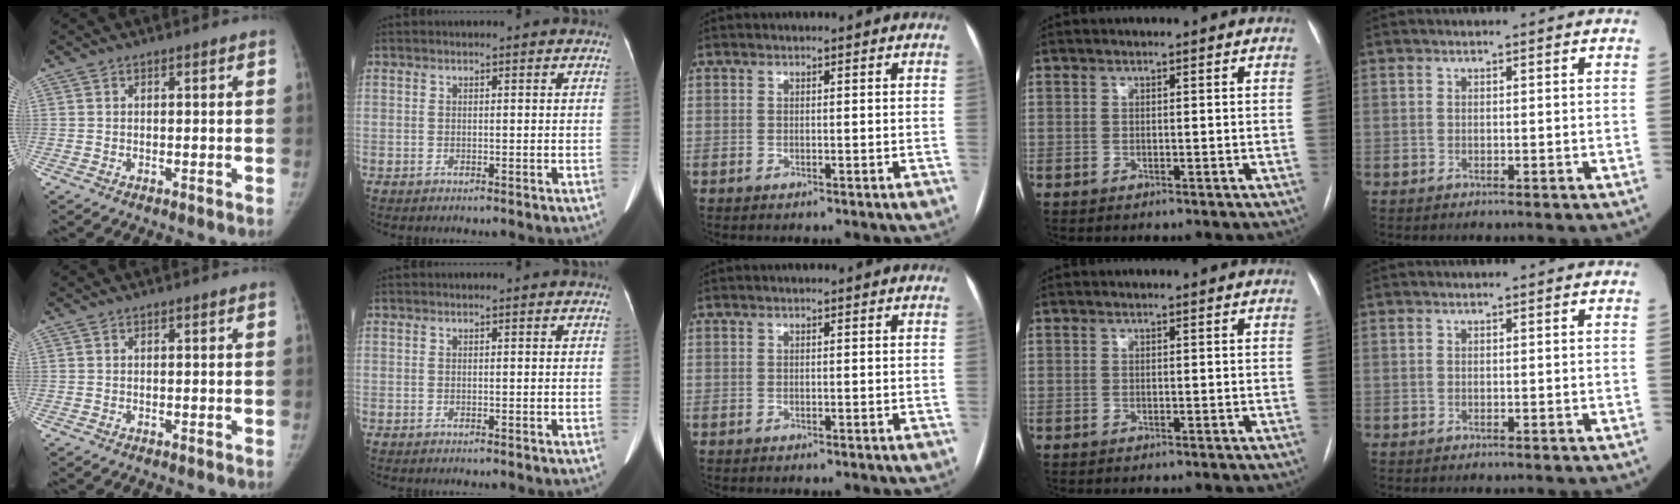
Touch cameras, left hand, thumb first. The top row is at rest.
{}